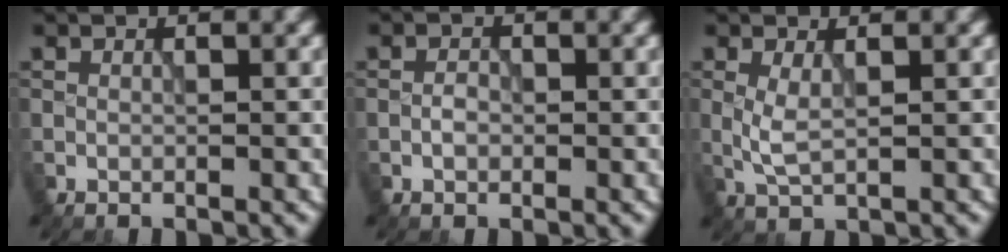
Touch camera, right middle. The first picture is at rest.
{"total": 1.1, "force": [-0.4, 0.7, 0.8], "torque": [-0.016, 0.003, -0.010]}
{"total": 2.0, "force": [0.3, 0.6, 1.9], "torque": [-0.048, -0.002, 0.008]}